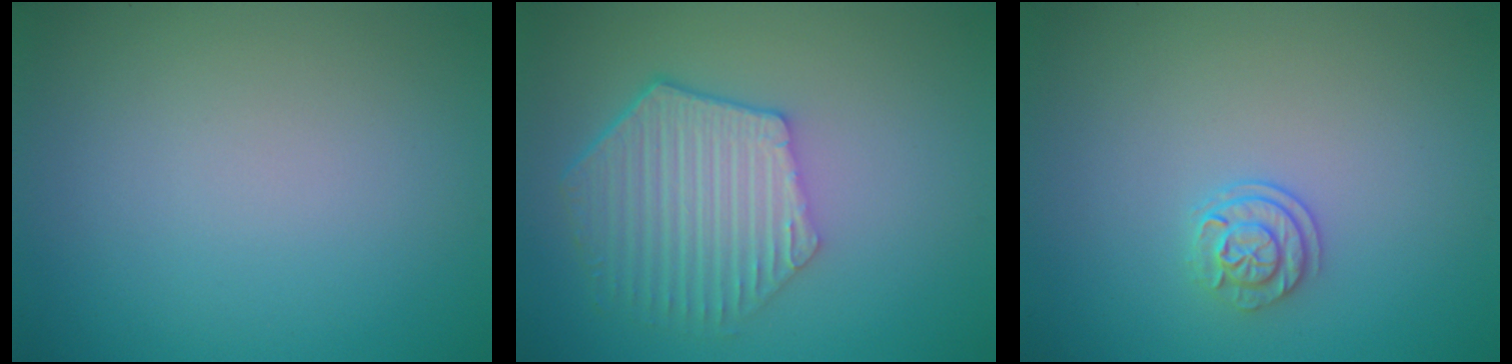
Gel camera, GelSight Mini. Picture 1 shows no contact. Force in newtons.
{"total": 6.4, "press": 5.0, "slide": 4.0}
{"total": 1.9, "press": 1.6, "slide": 1.1}